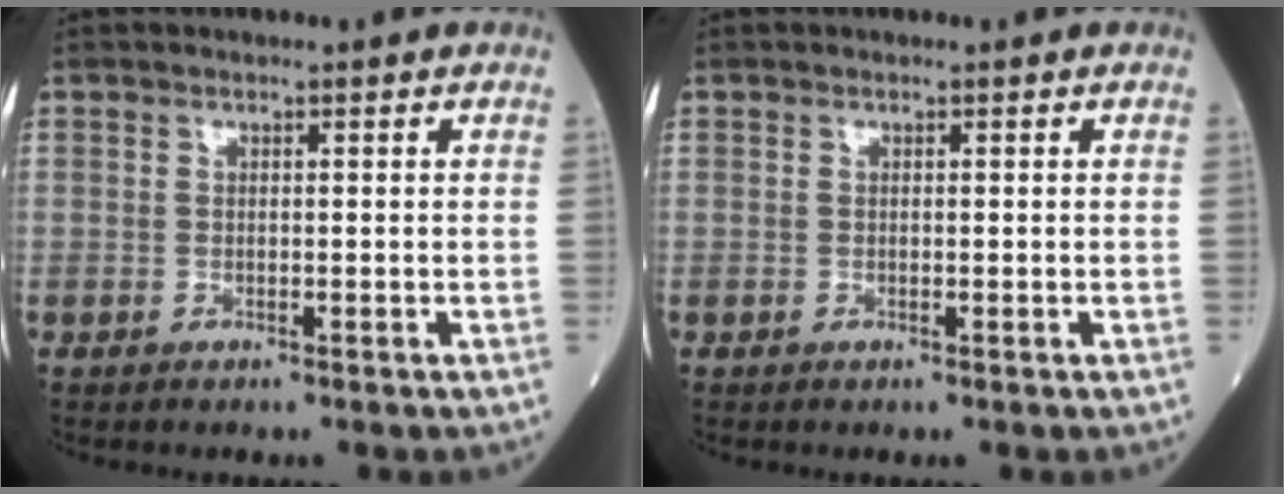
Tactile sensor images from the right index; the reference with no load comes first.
{"total": 0.0}